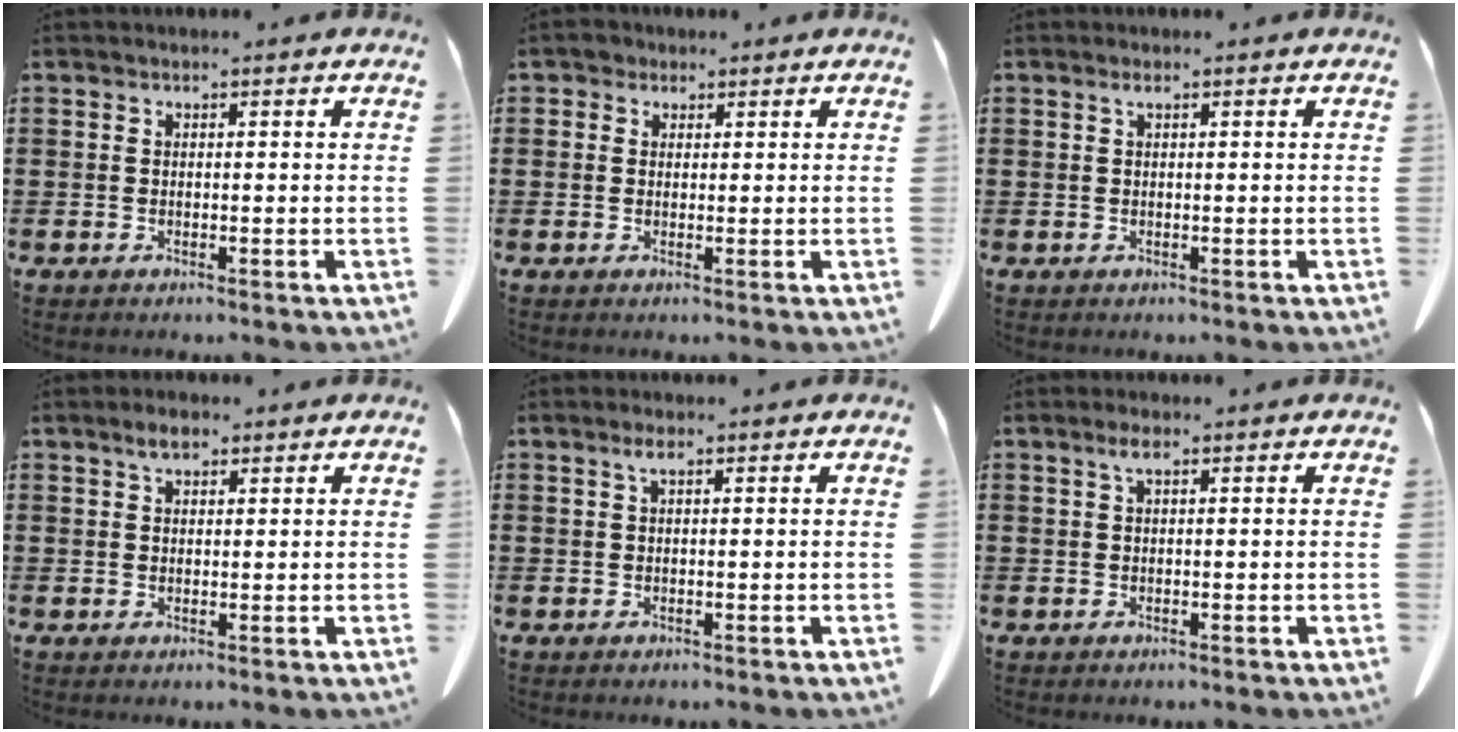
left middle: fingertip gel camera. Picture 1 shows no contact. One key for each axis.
{"total": 1.5, "fx": 1.1, "fy": 1.1, "fz": 0.3, "tx": -0.010, "ty": 0.006, "tz": 0.021}
{"total": 0.7, "fx": 0.3, "fy": 0.1, "fz": 0.6, "tx": -0.012, "ty": 0.001, "tz": 0.006}
{"total": 2.7, "fx": 1.9, "fy": 0.9, "fz": 1.7, "tx": -0.028, "ty": 0.003, "tz": 0.033}
{"total": 1.6, "fx": 0.7, "fy": 0.3, "fz": 1.4, "tx": -0.030, "ty": 0.003, "tz": 0.012}
{"total": 1.9, "fx": 0.8, "fy": 0.4, "fz": 1.7, "tx": -0.035, "ty": 0.005, "tz": 0.013}